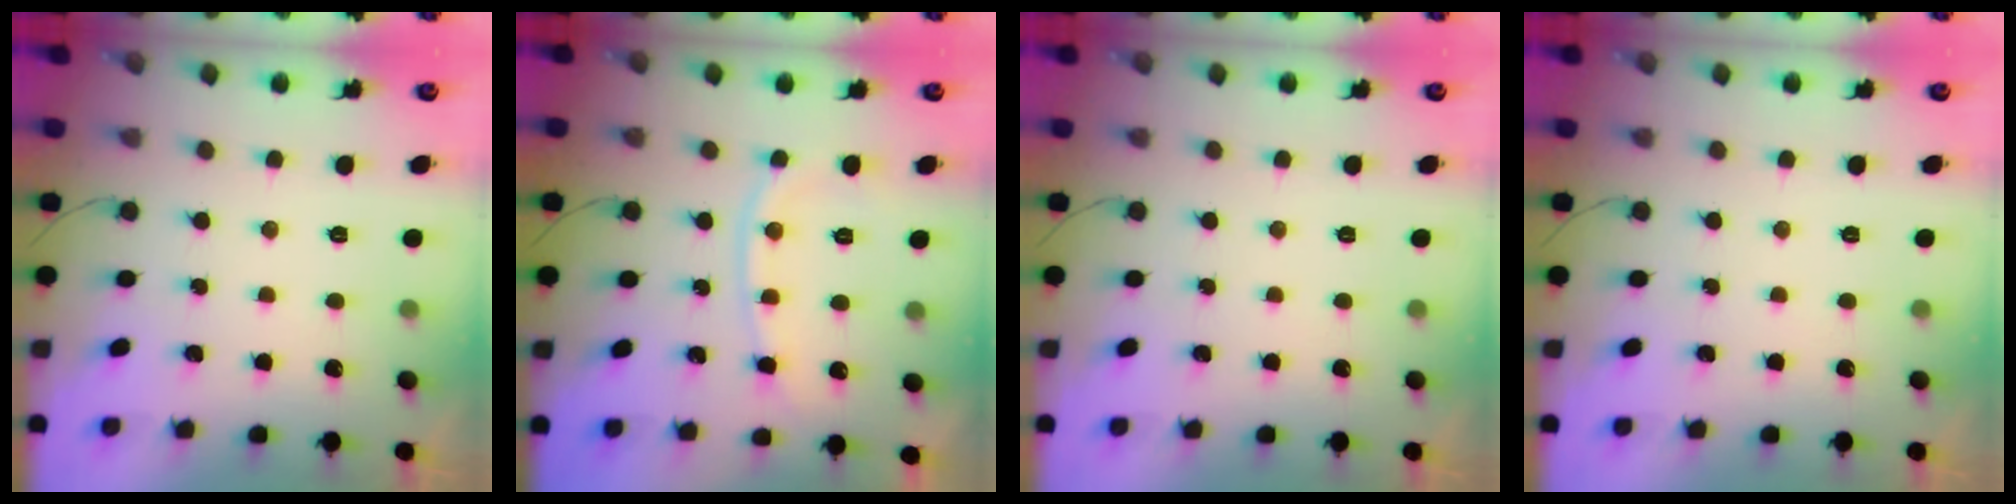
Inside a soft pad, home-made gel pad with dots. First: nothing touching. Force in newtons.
{"total": 9.8, "press": 9.7, "slide": 1.2}
{"total": 0.0}
{"total": 0.0}